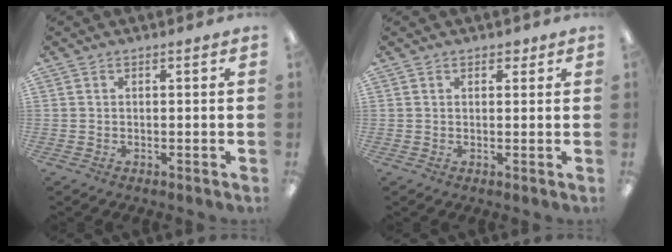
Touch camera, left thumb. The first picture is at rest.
{"total": 1.8, "force": [1.1, 1.3, 0.7], "torque": [0.002, -0.003, 0.016]}